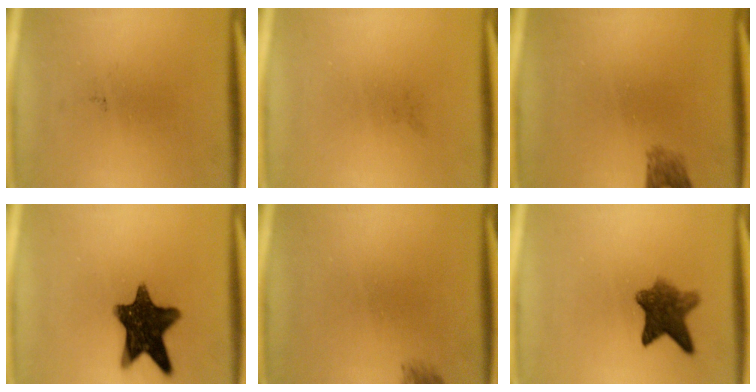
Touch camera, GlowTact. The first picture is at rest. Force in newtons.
{"total": 0.0}
{"total": 2.2}
{"total": 13.1}
{"total": 1.2}
{"total": 7.1}